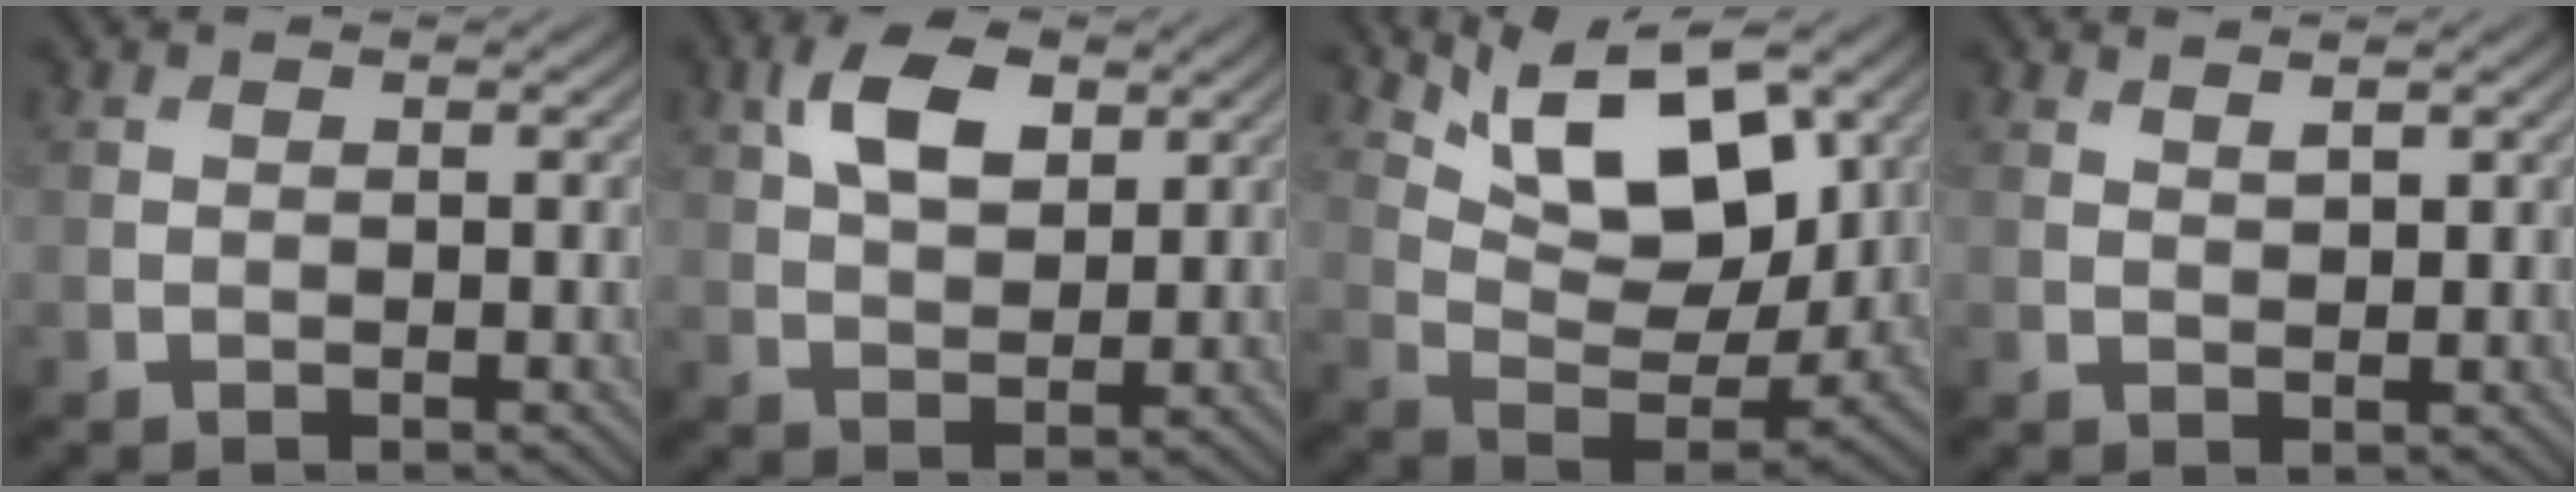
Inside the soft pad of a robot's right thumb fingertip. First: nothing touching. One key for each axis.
{"total": 7.2, "fx": 3.1, "fy": 4.0, "fz": 5.1, "tx": -0.106, "ty": 0.006, "tz": 0.052}
{"total": 14.0, "fx": 7.7, "fy": 6.0, "fz": 10.0, "tx": -0.179, "ty": 0.004, "tz": 0.118}
{"total": 1.4, "fx": 1.1, "fy": 0.2, "fz": 0.8, "tx": -0.018, "ty": -0.002, "tz": 0.024}